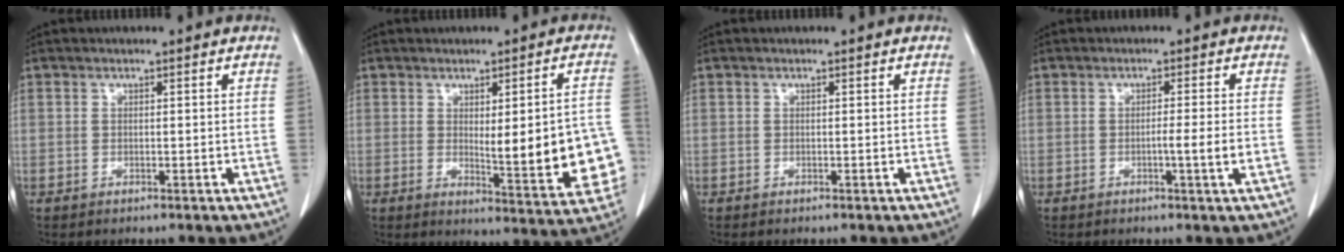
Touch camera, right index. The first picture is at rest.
{"total": 13.9, "force": [-1.3, 3.1, 13.5], "torque": [-0.132, -0.001, -0.007]}
{"total": 0.0}
{"total": 3.3, "force": [-0.9, -0.8, 3.1], "torque": [-0.048, -0.004, -0.014]}